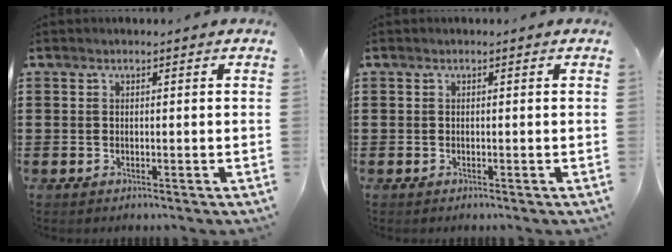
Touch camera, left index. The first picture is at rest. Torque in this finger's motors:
{"motor_torque": [-0.04, 0.01, -0.01, -0.01]}